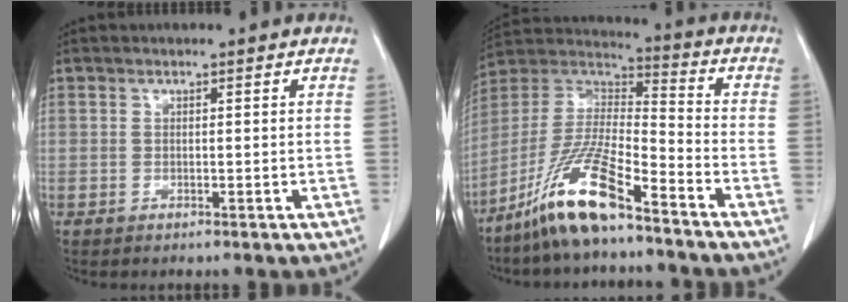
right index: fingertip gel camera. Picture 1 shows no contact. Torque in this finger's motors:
{"motor_torque": [1.09, -1.05, 0.57, 0.21]}